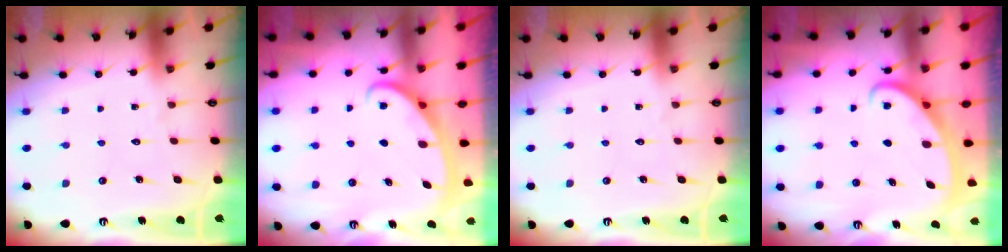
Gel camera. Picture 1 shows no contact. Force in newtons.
{"total": 2.7, "press": 2.6, "slide": 0.4}
{"total": 0.0}
{"total": 2.6, "press": 2.6, "slide": 0.3}